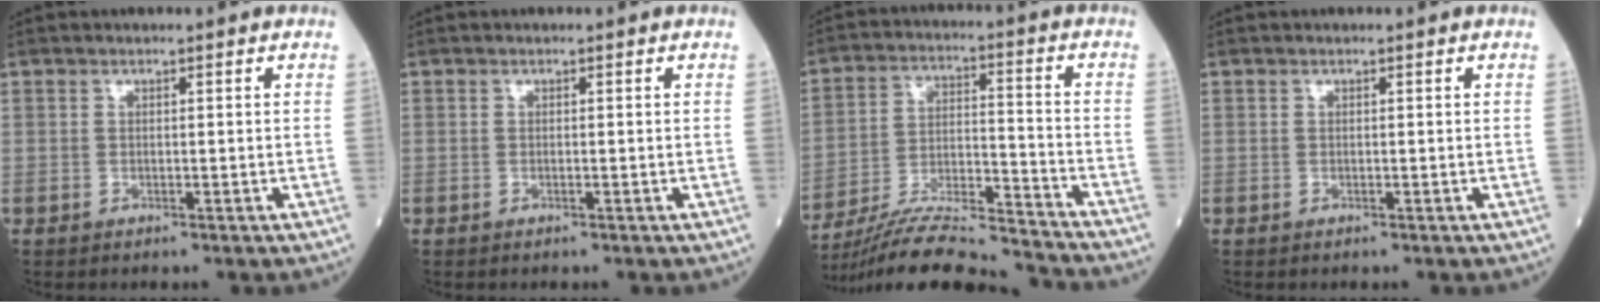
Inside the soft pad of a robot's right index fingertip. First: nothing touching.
{"total": 0.0}
{"total": 17.4, "force": [-16.4, -0.1, 5.8], "torque": [-0.119, -0.004, -0.276]}
{"total": 0.0}